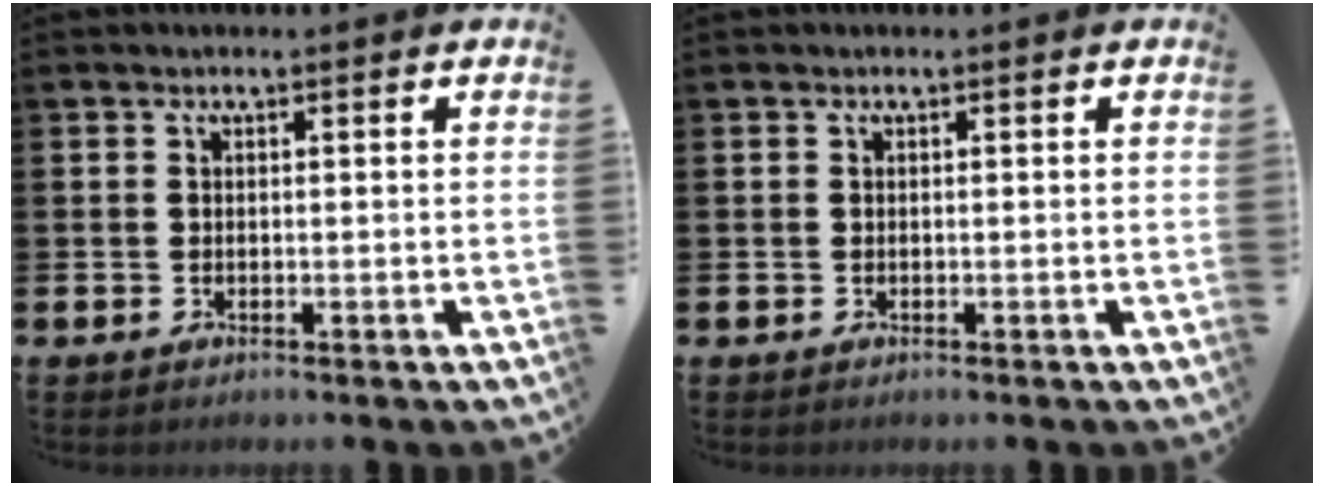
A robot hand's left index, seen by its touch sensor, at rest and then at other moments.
{"total": 0.0}